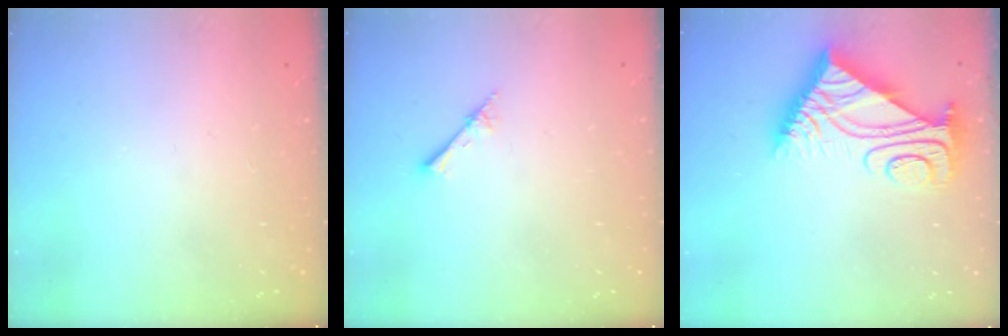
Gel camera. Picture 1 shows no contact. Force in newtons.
{"total": 2.4, "press": 2.4, "slide": 0.3}
{"total": 8.7, "press": 8.7, "slide": 0.5}